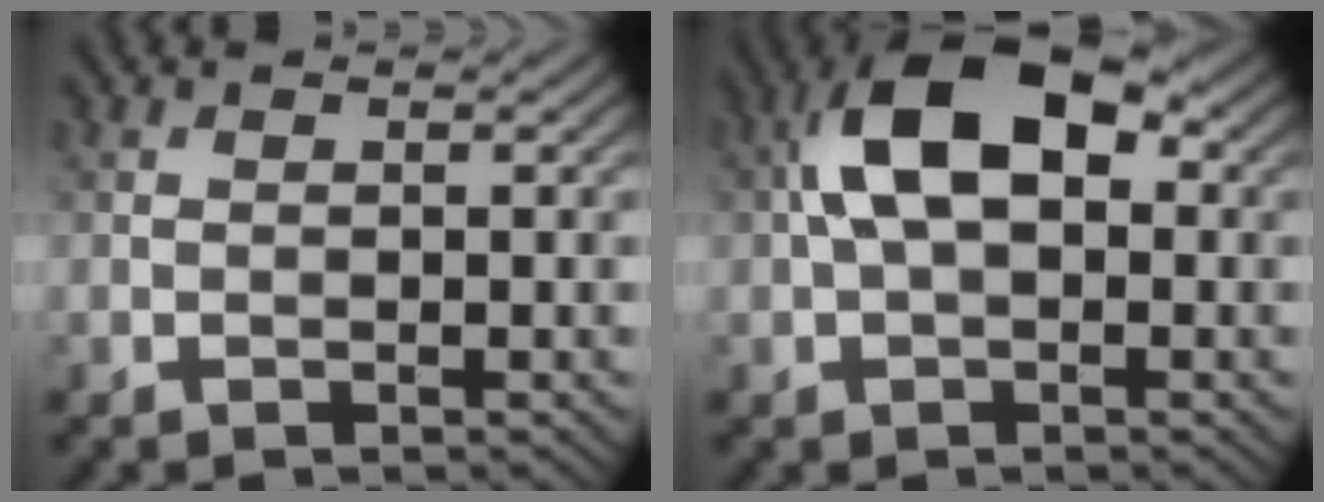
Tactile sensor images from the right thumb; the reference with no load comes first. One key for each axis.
{"total": 10.4, "fx": 1.6, "fy": 5.7, "fz": 8.5, "tx": -0.167, "ty": 0.021, "tz": 0.018}